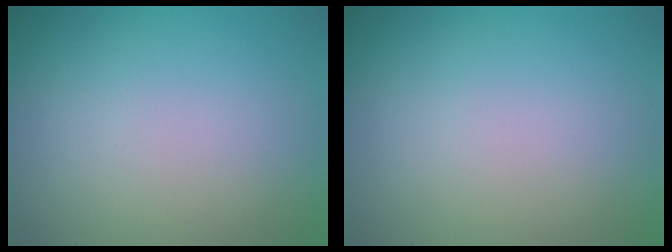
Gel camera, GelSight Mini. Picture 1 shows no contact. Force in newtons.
{"total": 0.0}